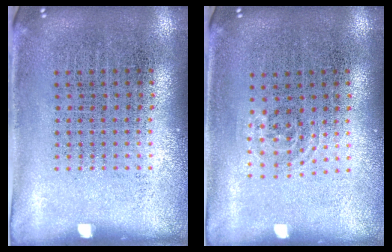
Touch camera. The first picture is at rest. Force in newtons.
{"total": 0.8, "press": 0.5, "slide": 0.6}